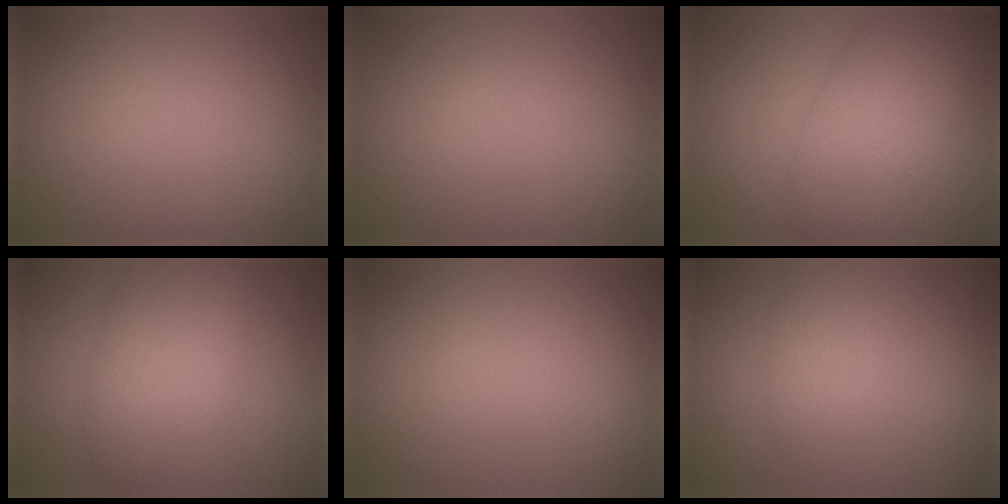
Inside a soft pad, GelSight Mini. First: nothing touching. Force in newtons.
{"total": 0.0}
{"total": 6.1, "press": 6.1, "slide": 0.2}
{"total": 5.6, "press": 5.6, "slide": 0.2}
{"total": 0.0}
{"total": 2.1, "press": 2.1, "slide": 0.1}